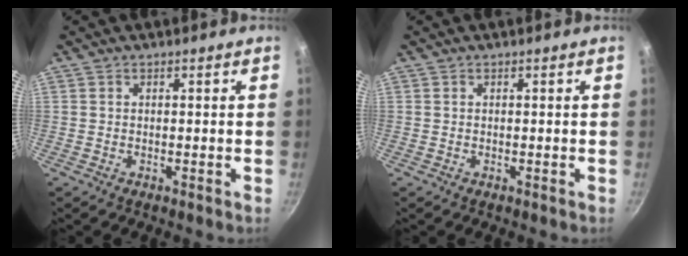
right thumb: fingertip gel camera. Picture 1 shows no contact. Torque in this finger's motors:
{"motor_torque": [0.00, 0.00, 0.01, -0.01, 0.00]}